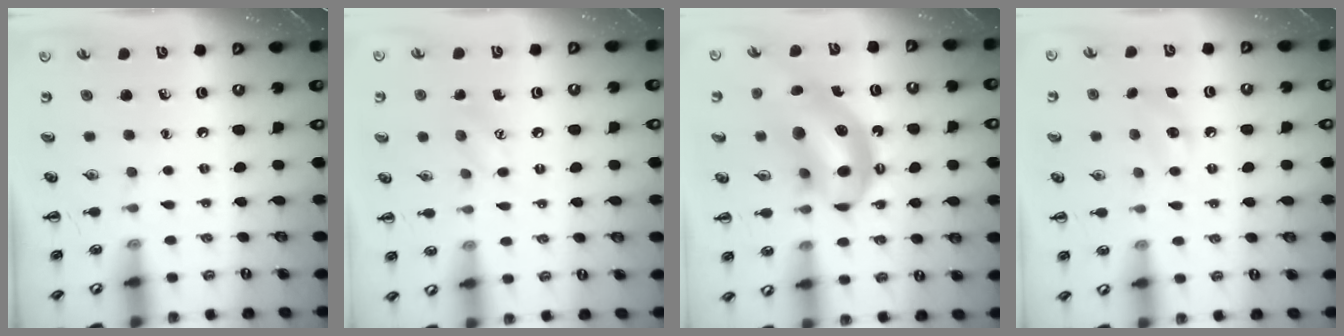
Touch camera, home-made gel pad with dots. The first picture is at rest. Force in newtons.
{"total": 6.4, "press": 6.2, "slide": 1.6}
{"total": 15.1, "press": 14.4, "slide": 4.2}
{"total": 5.4, "press": 5.2, "slide": 1.2}